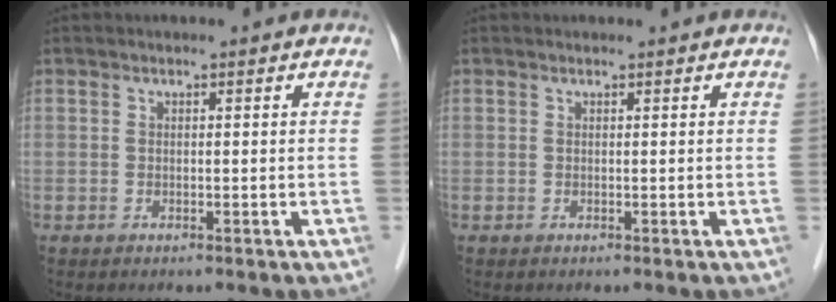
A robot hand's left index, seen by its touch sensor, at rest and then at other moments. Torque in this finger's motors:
{"motor_torque": [0.03, -0.03, -0.04, 0.00]}